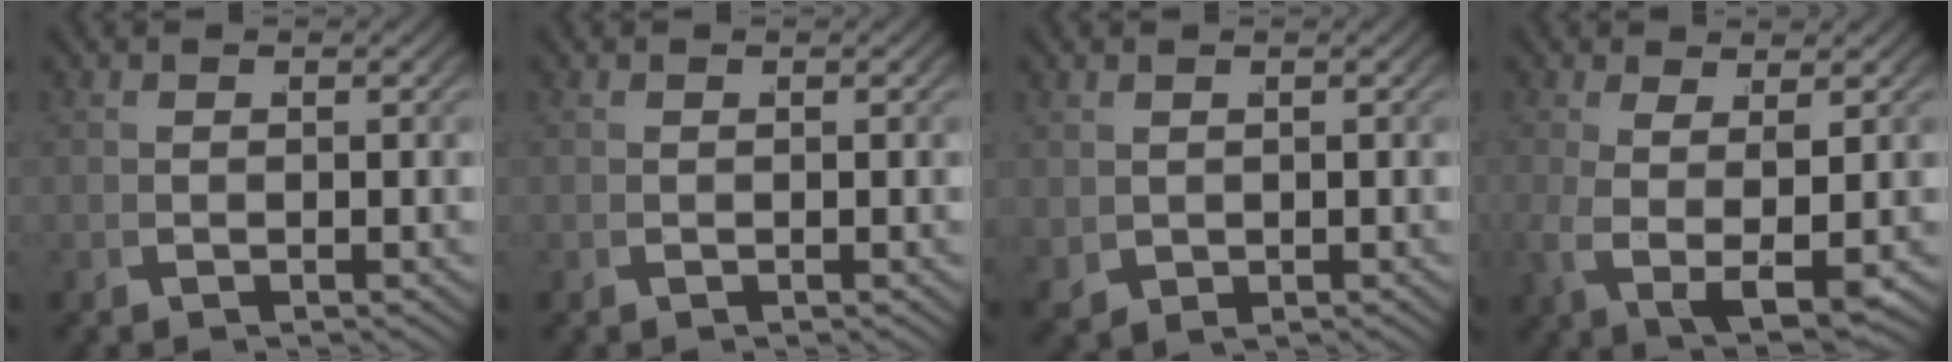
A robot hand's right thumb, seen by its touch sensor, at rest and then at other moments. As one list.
[{"total": 0.0}, {"total": 1.7, "force": [0.4, 1.4, 0.9], "torque": [-0.026, -0.012, 0.024]}, {"total": 6.0, "force": [-0.2, 2.8, 5.3], "torque": [-0.124, -0.034, 0.023]}]